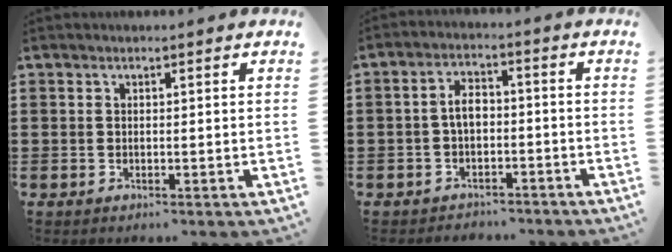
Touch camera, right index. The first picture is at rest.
{"total": 4.0, "force": [-1.5, 2.4, 2.8], "torque": [-0.069, 0.005, -0.034]}